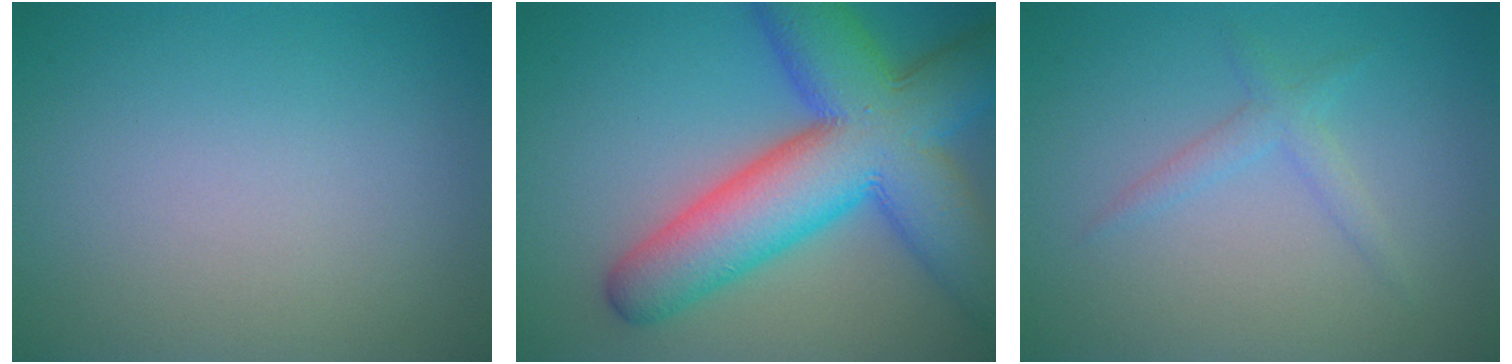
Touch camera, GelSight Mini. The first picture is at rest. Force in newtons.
{"total": 13.4, "press": 13.4, "slide": 0.5}
{"total": 1.6, "press": 1.6, "slide": 0.1}